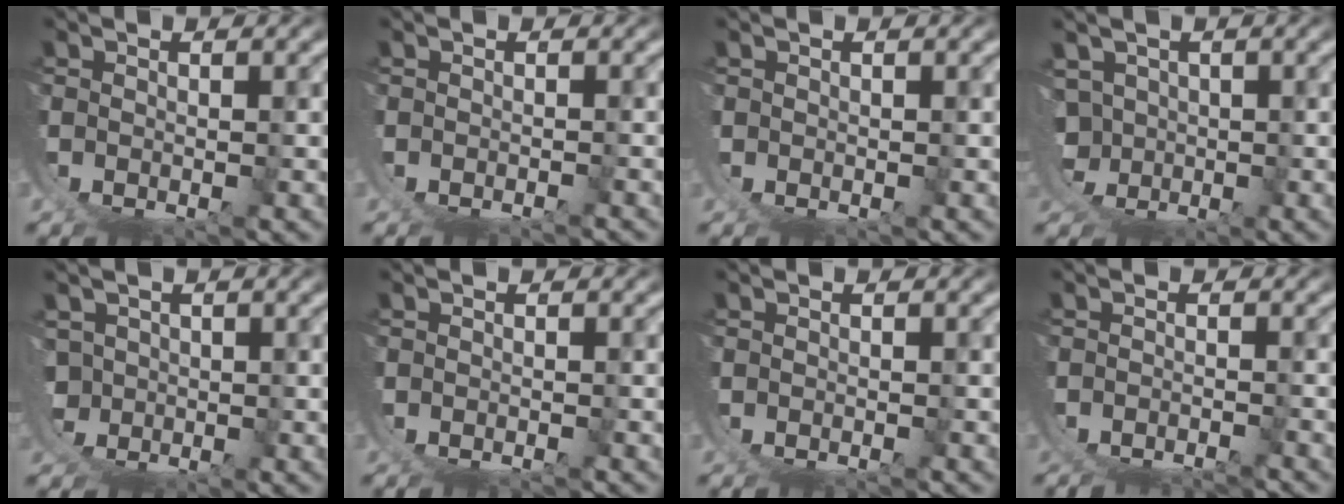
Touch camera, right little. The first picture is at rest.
{"total": 1.5, "force": [-1.4, 0.2, 0.3], "torque": [-0.007, -0.001, -0.021]}
{"total": 0.0}
{"total": 7.4, "force": [-0.9, 6.7, 2.9], "torque": [-0.091, -0.041, -0.008]}
{"total": 5.0, "force": [-0.6, 4.6, 1.9], "torque": [-0.067, -0.036, -0.002]}
{"total": 1.8, "force": [-1.7, 0.6, 0.2], "torque": [-0.004, -0.005, -0.024]}
{"total": 1.4, "force": [-1.4, 0.4, 0.1], "torque": [-0.002, -0.003, -0.020]}
{"total": 5.6, "force": [-4.7, 2.4, 1.8], "torque": [-0.037, -0.019, -0.067]}